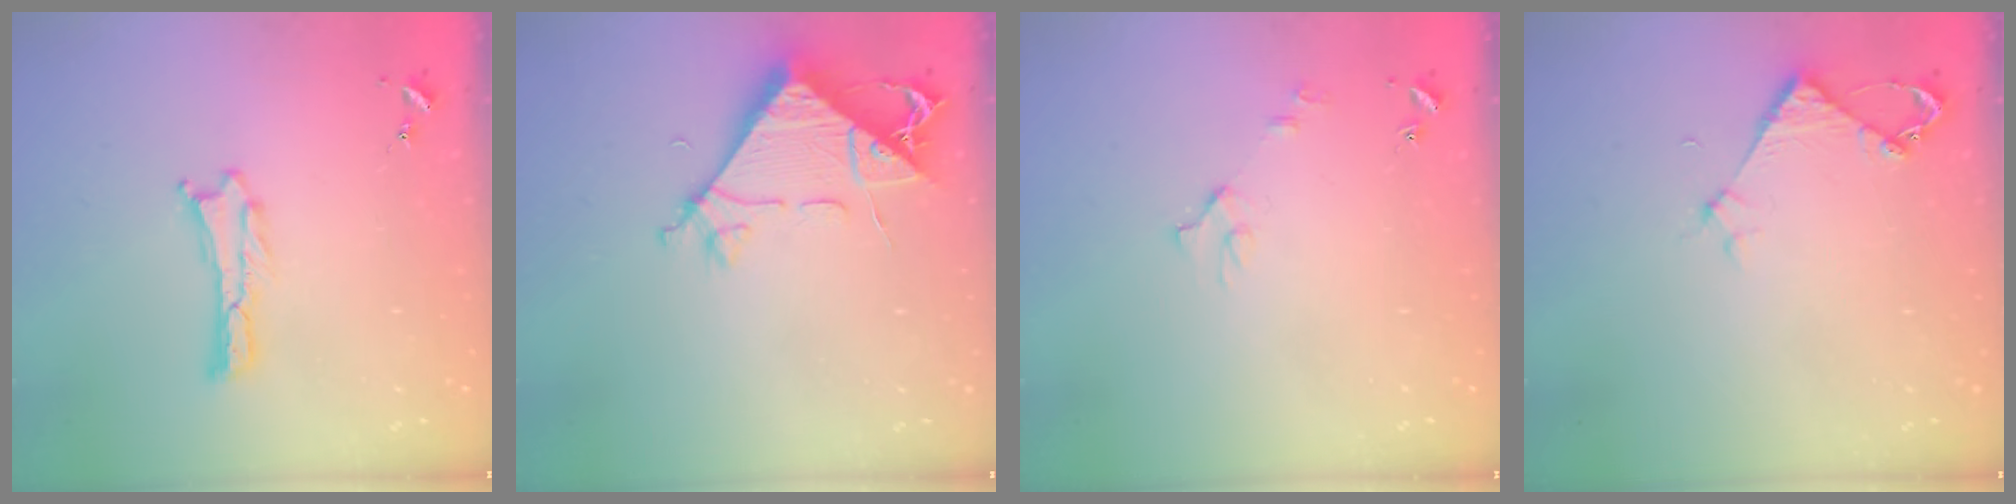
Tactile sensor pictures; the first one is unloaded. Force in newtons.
{"total": 7.7, "press": 7.6, "slide": 1.2}
{"total": 3.1, "press": 3.1, "slide": 0.3}
{"total": 3.2, "press": 3.2, "slide": 0.2}